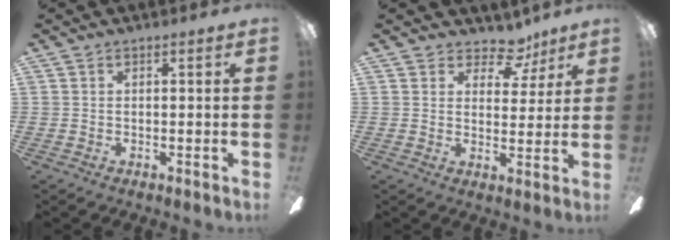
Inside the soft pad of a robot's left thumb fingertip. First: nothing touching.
{"total": 8.0, "force": [6.0, 4.5, 2.8], "torque": [-0.030, -0.040, 0.105]}